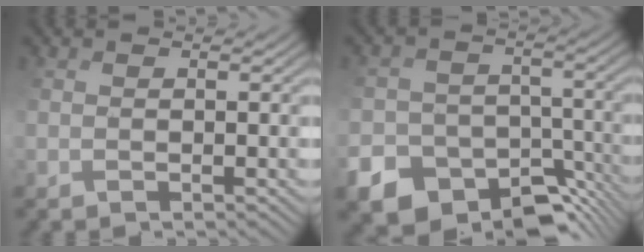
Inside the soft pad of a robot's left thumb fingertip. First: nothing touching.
{"total": 13.0, "force": [-9.0, 8.1, 4.7], "torque": [-0.121, -0.032, -0.127]}